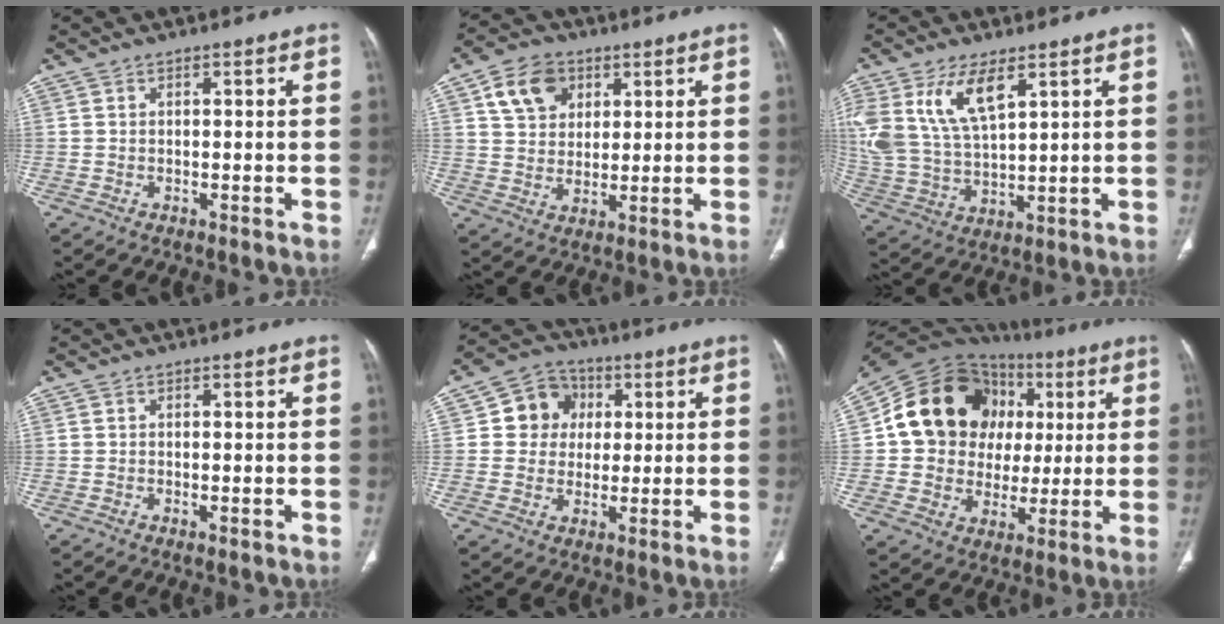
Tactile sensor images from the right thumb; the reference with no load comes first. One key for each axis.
{"total": 9.9, "fx": 4.3, "fy": 7.4, "fz": 4.8, "tx": -0.060, "ty": -0.010, "tz": 0.079}
{"total": 14.5, "fx": 6.9, "fy": 6.7, "fz": 10.9, "tx": -0.223, "ty": -0.019, "tz": 0.147}
{"total": 0.6, "fx": -0.2, "fy": 0.2, "fz": 0.5, "tx": -0.014, "ty": -0.004, "tz": -0.002}
{"total": 9.2, "fx": 1.8, "fy": 8.4, "fz": 3.3, "tx": -0.012, "ty": 0.003, "tz": 0.022}
{"total": 21.4, "fx": 4.4, "fy": 18.0, "fz": 10.8, "tx": -0.135, "ty": 0.034, "tz": 0.084}